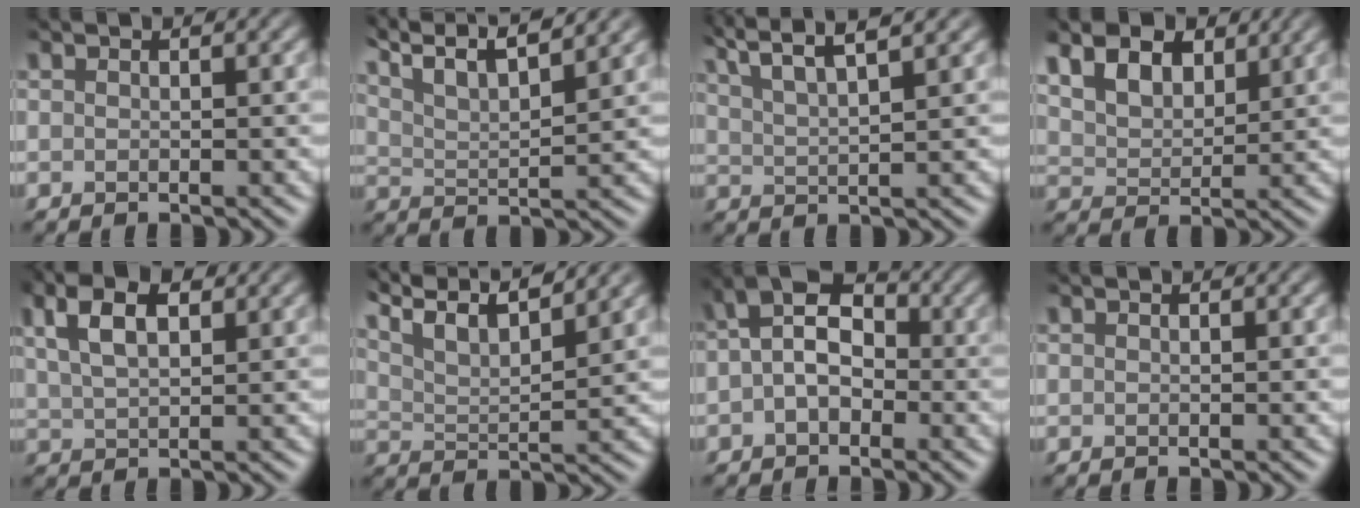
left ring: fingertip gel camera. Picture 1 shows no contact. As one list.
[{"total": 9.7, "force": [7.8, 2.1, 5.4], "torque": [-0.084, 0.027, 0.089]}, {"total": 4.7, "force": [3.8, 0.3, 2.8], "torque": [-0.047, 0.022, 0.057]}, {"total": 5.1, "force": [3.0, 2.9, 2.8], "torque": [-0.066, 0.012, 0.041]}, {"total": 4.6, "force": [2.2, 2.2, 3.4], "torque": [-0.075, 0.008, 0.040]}, {"total": 9.5, "force": [7.6, 2.1, 5.4], "torque": [-0.087, 0.026, 0.091]}, {"total": 4.9, "force": [-0.1, 3.2, 3.7], "torque": [-0.058, 0.014, -0.014]}, {"total": 0.0}]